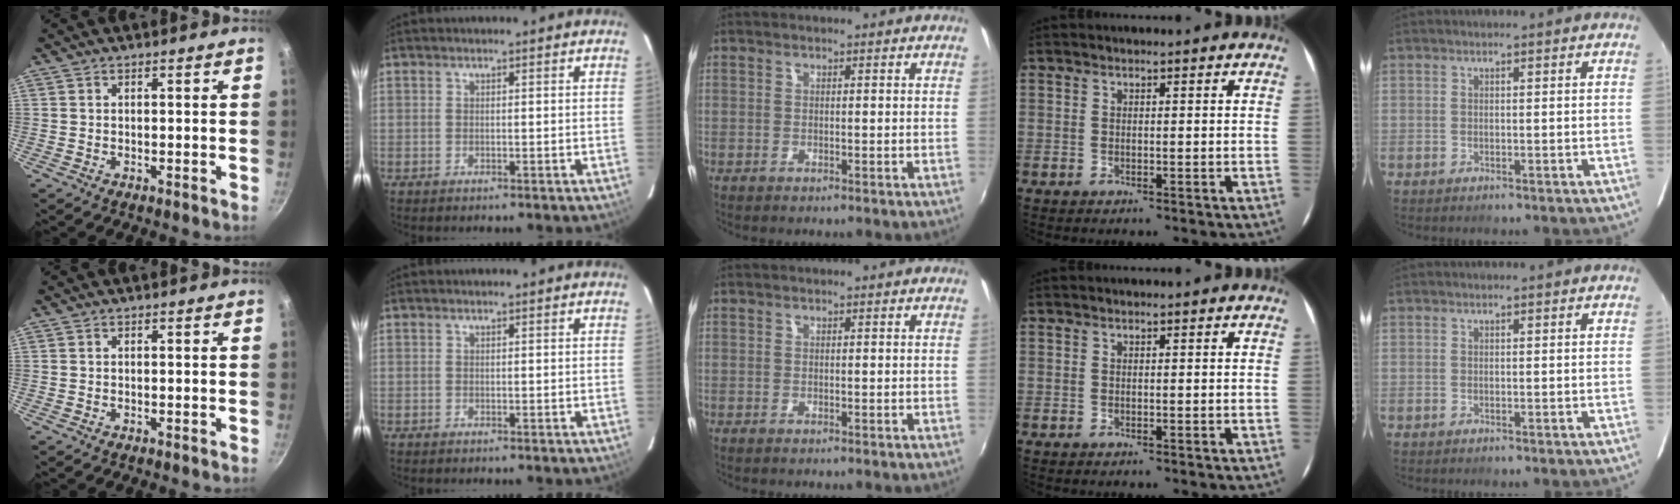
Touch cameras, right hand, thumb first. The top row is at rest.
{}